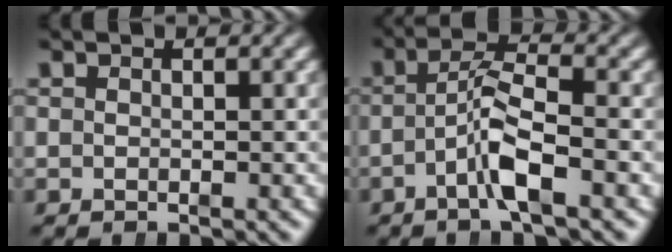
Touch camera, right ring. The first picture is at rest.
{"total": 4.4, "force": [-0.8, 1.5, 4.1], "torque": [-0.070, 0.006, -0.022]}